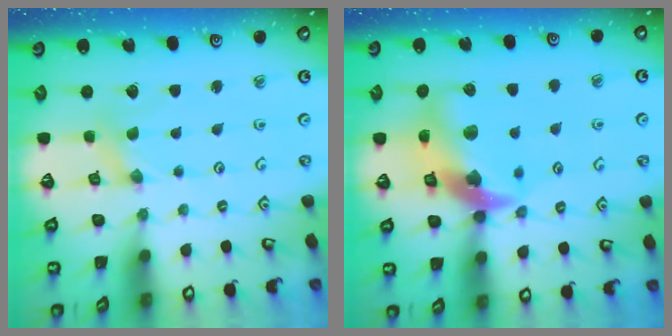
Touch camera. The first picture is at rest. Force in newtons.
{"total": 16.6, "press": 16.4, "slide": 2.4}